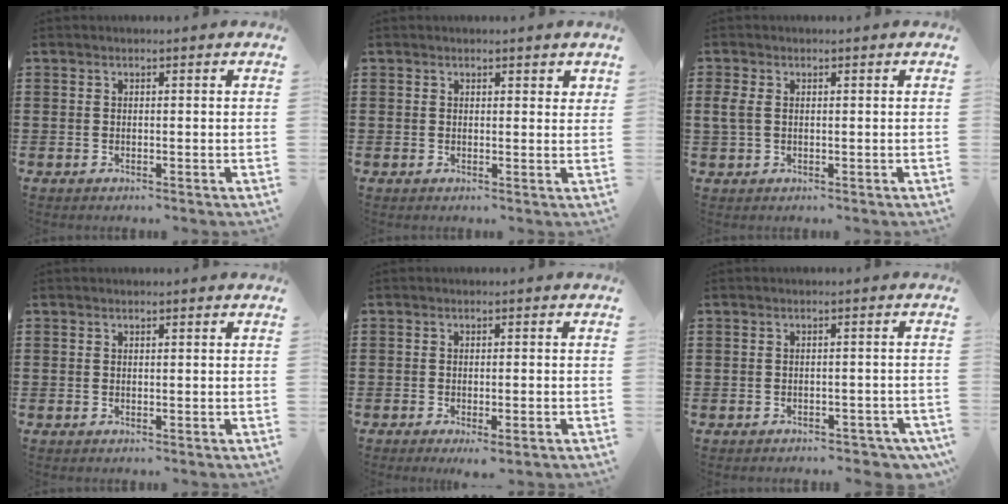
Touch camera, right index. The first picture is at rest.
{"total": 1.0, "force": [0.8, 0.5, 0.2], "torque": [0.002, 0.001, 0.014]}
{"total": 2.5, "force": [0.3, 1.5, 2.0], "torque": [-0.065, -0.003, -0.003]}
{"total": 0.0}
{"total": 1.1, "force": [-0.8, 0.1, 0.8], "torque": [-0.015, -0.004, -0.014]}
{"total": 1.9, "force": [-1.8, 0.6, 0.1], "torque": [-0.009, 0.001, -0.039]}